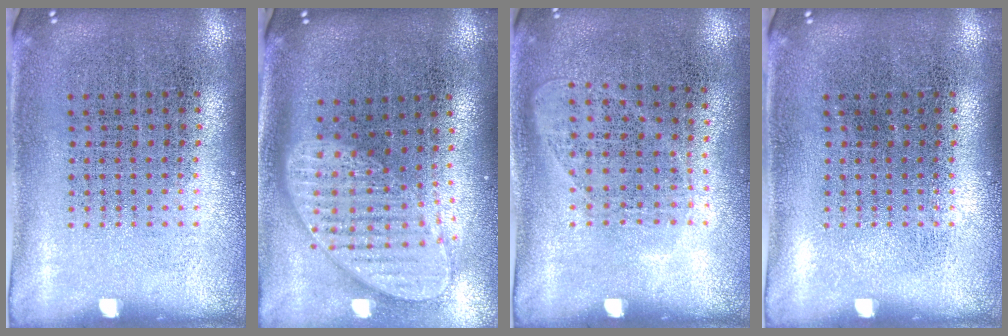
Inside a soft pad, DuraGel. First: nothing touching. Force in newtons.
{"total": 2.0, "press": 1.6, "slide": 1.2}
{"total": 1.0, "press": 0.9, "slide": 0.4}
{"total": 0.0}